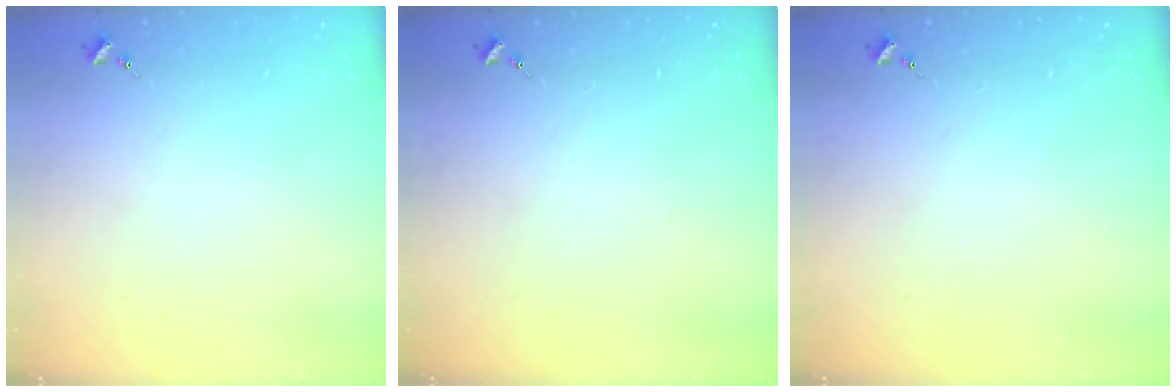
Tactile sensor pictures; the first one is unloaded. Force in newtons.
{"total": 0.0}
{"total": 0.0}